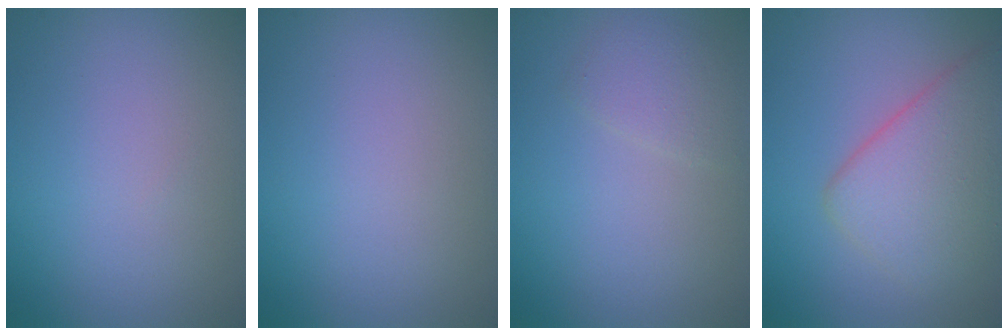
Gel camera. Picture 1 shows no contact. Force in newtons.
{"total": 0.0}
{"total": 1.6, "press": 1.6, "slide": 0.1}
{"total": 5.5, "press": 5.5, "slide": 0.2}